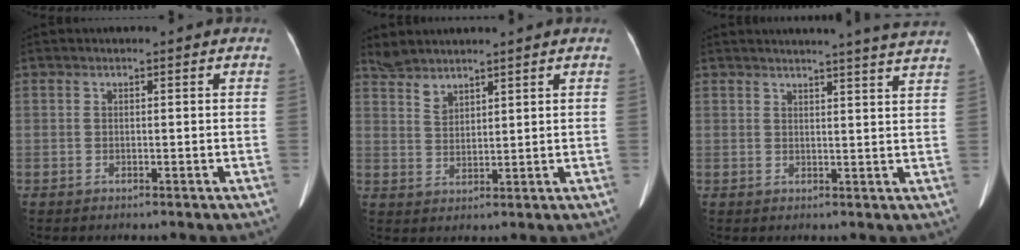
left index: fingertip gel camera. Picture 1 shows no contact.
{"total": 3.8, "force": [3.6, 0.9, 0.9], "torque": [-0.023, 0.007, 0.080]}
{"total": 11.3, "force": [10.6, -1.7, 3.7], "torque": [-0.044, -0.047, 0.107]}